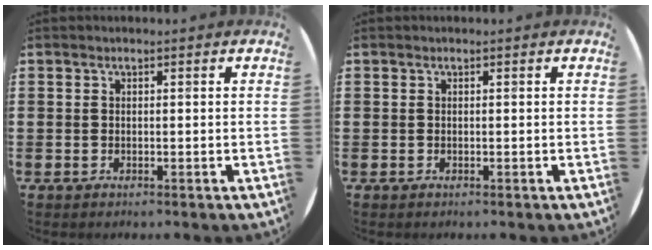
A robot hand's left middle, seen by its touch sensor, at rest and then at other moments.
{"total": 0.0}